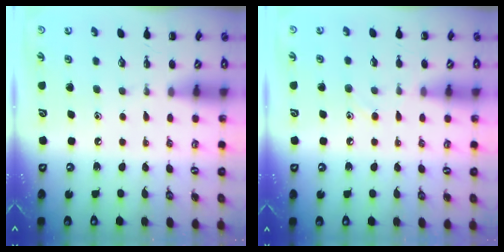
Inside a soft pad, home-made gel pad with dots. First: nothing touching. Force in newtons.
{"total": 6.8, "press": 6.5, "slide": 2.0}